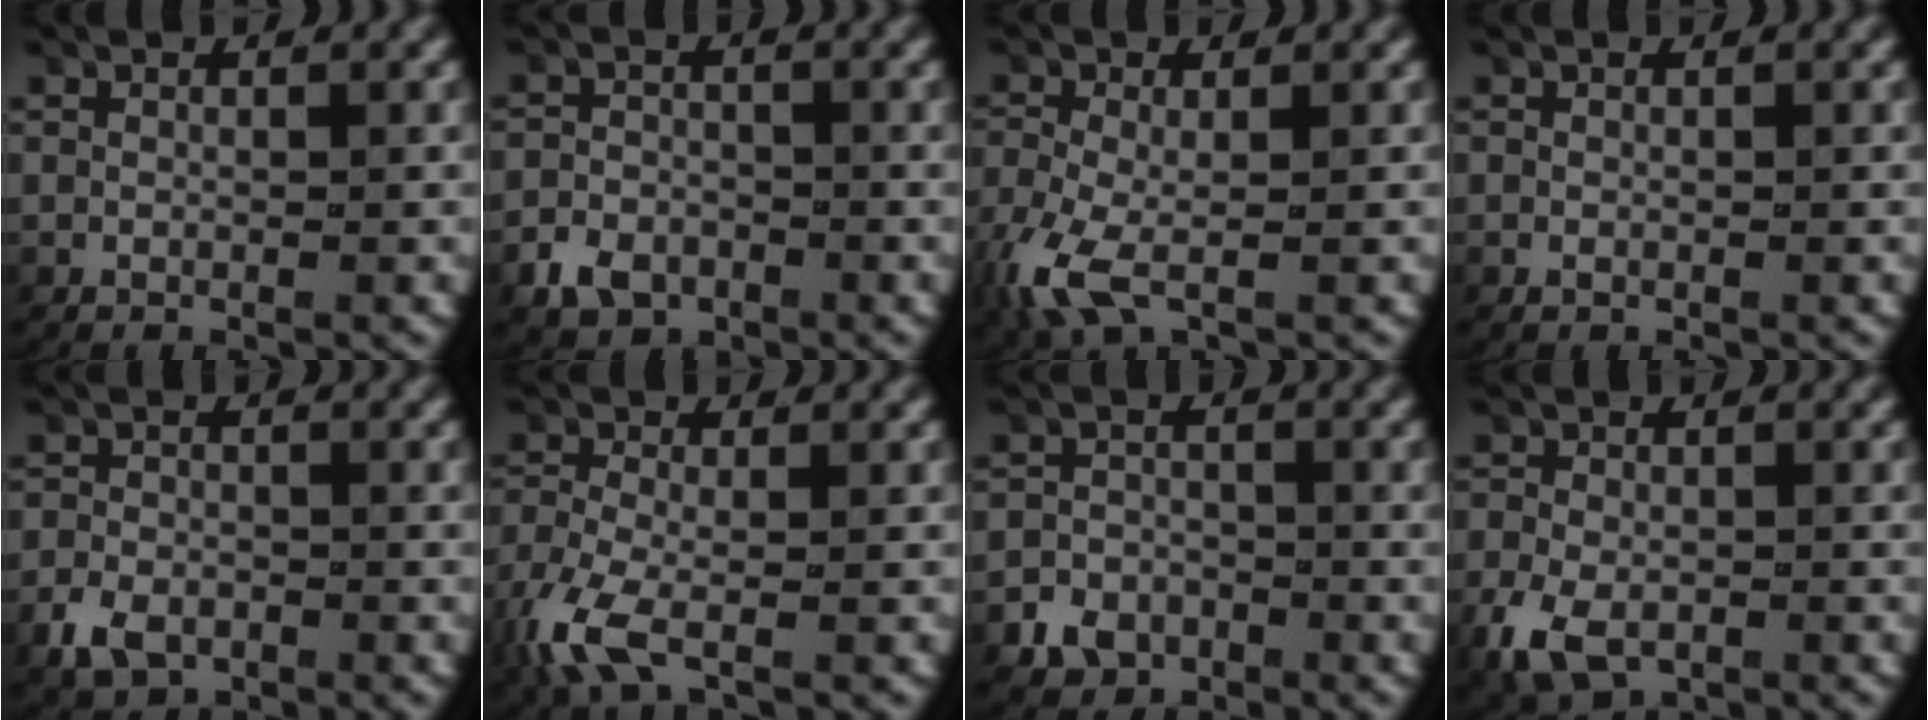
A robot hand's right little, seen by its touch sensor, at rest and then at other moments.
{"total": 3.0, "force": [-2.1, 2.1, 0.5], "torque": [-0.011, -0.011, -0.036]}
{"total": 3.4, "force": [-1.4, 1.9, 2.5], "torque": [-0.083, -0.024, -0.015]}
{"total": 0.0}
{"total": 3.1, "force": [-2.0, 2.2, 1.0], "torque": [-0.029, -0.013, -0.031]}
{"total": 3.4, "force": [-1.7, 1.7, 2.4], "torque": [-0.074, -0.018, -0.024]}
{"total": 3.0, "force": [-2.1, 2.1, 0.1], "torque": [0.004, -0.011, -0.037]}
{"total": 4.6, "force": [-2.1, 3.2, 2.4], "torque": [-0.069, -0.028, -0.023]}